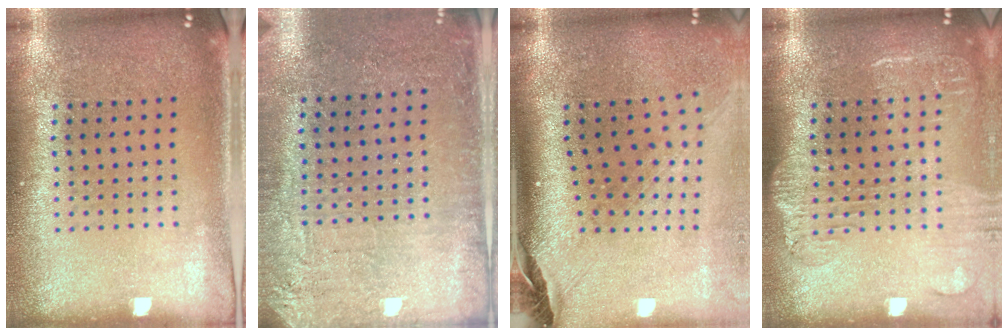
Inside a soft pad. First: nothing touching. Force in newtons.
{"total": 2.9, "press": 2.8, "slide": 0.9}
{"total": 2.7, "press": 2.0, "slide": 1.8}
{"total": 1.8, "press": 1.6, "slide": 0.9}